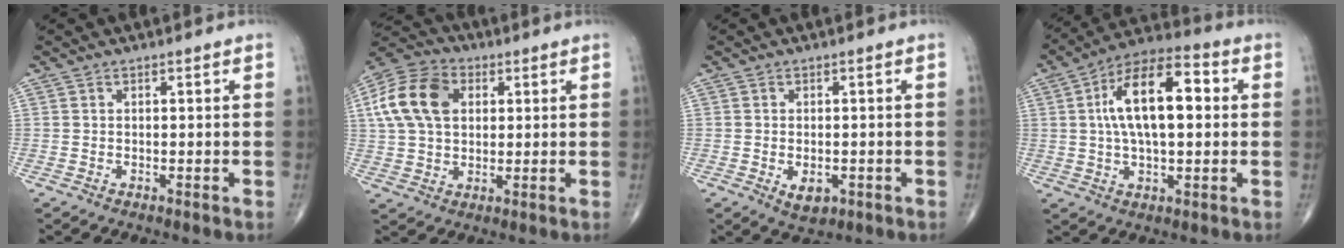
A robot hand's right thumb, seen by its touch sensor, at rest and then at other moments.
{"total": 14.1, "force": [3.3, 9.8, 9.6], "torque": [-0.176, 0.015, 0.054]}
{"total": 4.0, "force": [-1.3, 2.4, 2.9], "torque": [-0.036, 0.000, -0.011]}
{"total": 16.4, "force": [2.4, 7.7, 14.3], "torque": [-0.239, 0.026, 0.033]}